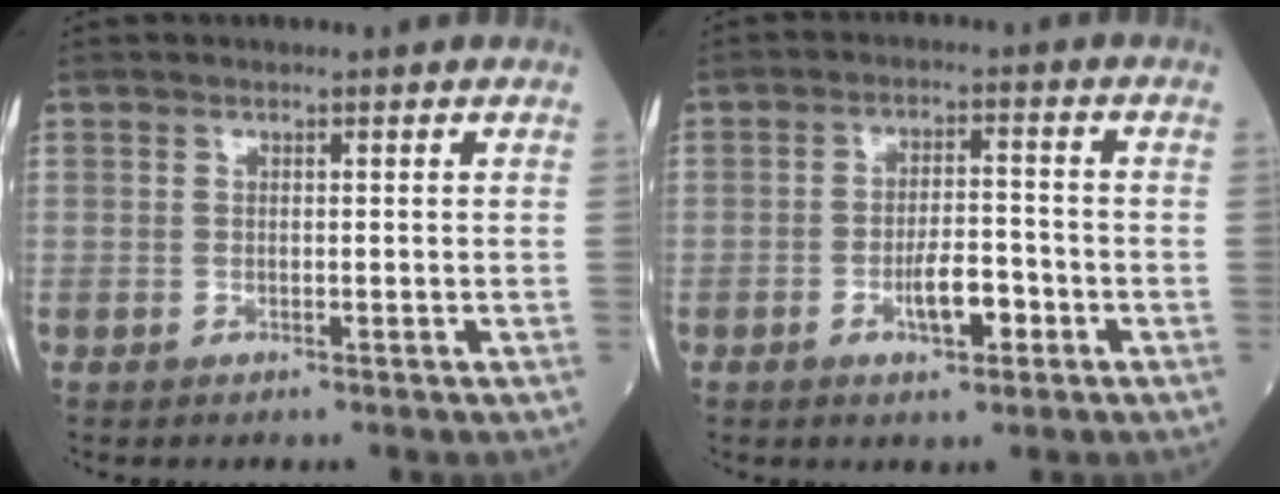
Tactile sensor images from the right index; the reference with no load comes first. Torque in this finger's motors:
{"motor_torque": [0.14, -0.02, 0.06, 0.07]}